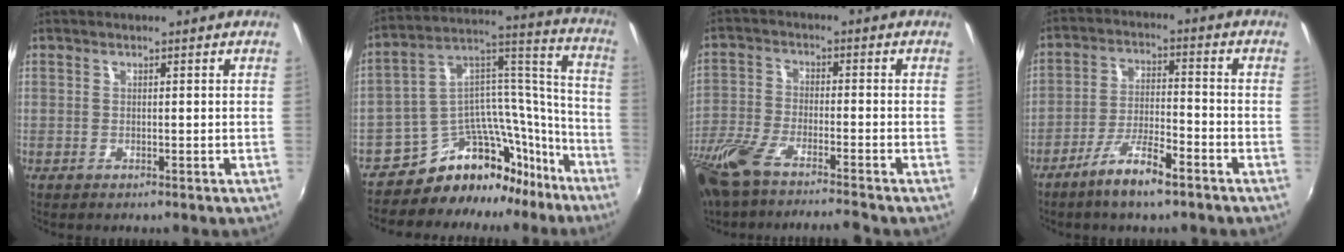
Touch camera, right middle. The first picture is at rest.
{"total": 18.2, "force": [-15.3, 8.5, 4.9], "torque": [-0.071, 0.090, -0.232]}
{"total": 13.5, "force": [-11.2, 1.3, 7.3], "torque": [-0.175, -0.039, -0.212]}
{"total": 8.2, "force": [-5.8, 1.4, 5.6], "torque": [-0.119, -0.001, -0.101]}